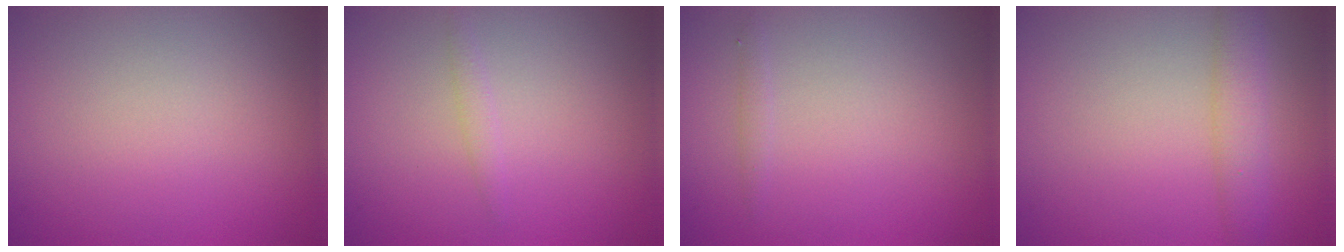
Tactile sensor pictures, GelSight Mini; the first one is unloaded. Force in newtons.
{"total": 0.9, "press": 0.9, "slide": 0.1}
{"total": 0.6, "press": 0.6, "slide": 0.0}
{"total": 3.0, "press": 3.0, "slide": 0.1}